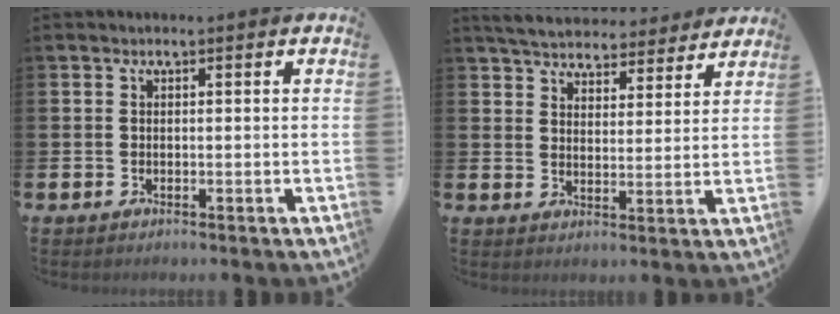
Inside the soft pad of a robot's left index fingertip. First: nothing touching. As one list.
[{"total": 5.5, "force": [5.4, 1.2, 0.4], "torque": [-0.031, -0.035, 0.094]}]